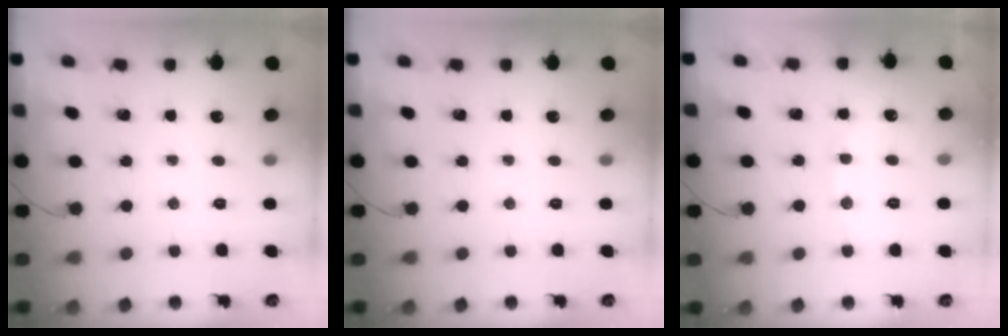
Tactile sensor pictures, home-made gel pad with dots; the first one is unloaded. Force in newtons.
{"total": 0.0}
{"total": 8.3, "press": 8.1, "slide": 1.4}